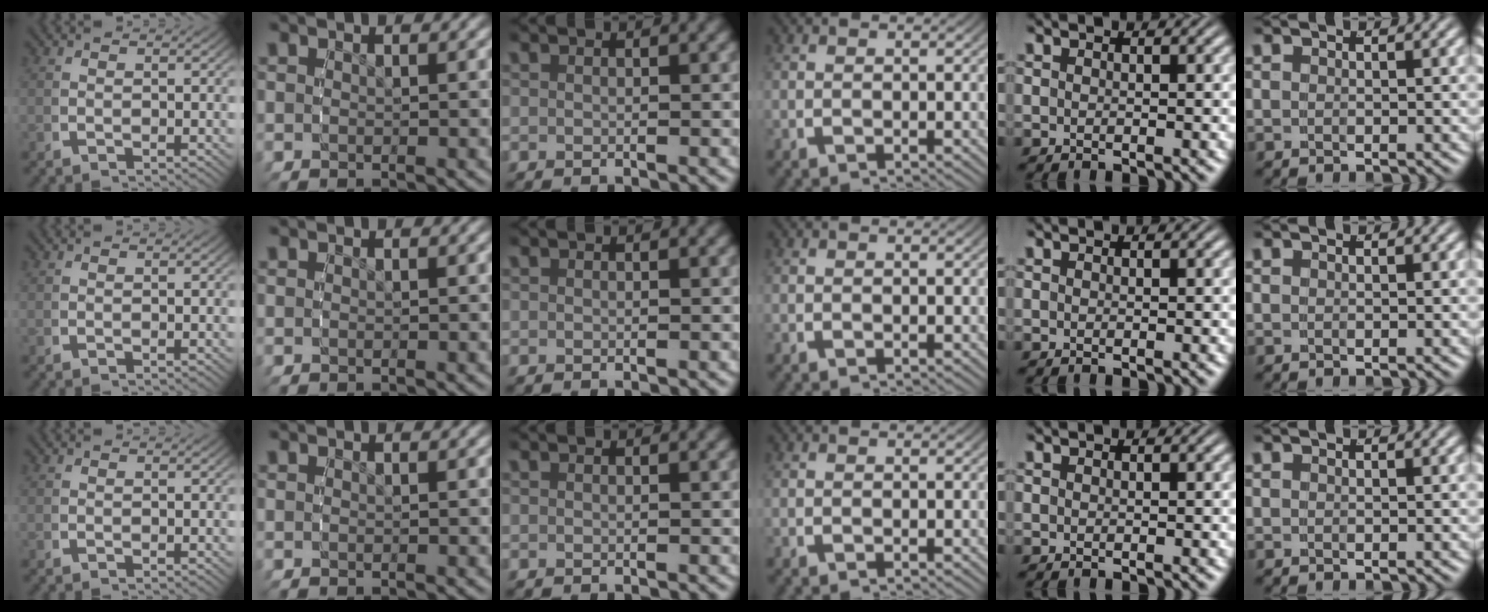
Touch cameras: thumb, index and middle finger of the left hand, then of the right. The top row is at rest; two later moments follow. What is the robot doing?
{"motion": "reach", "object": "photo album"}